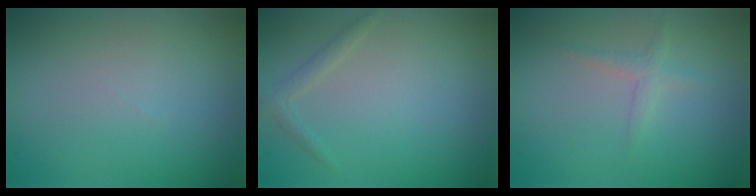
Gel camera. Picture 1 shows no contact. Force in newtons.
{"total": 1.1, "press": 1.1, "slide": 0.0}
{"total": 1.3, "press": 1.3, "slide": 0.1}